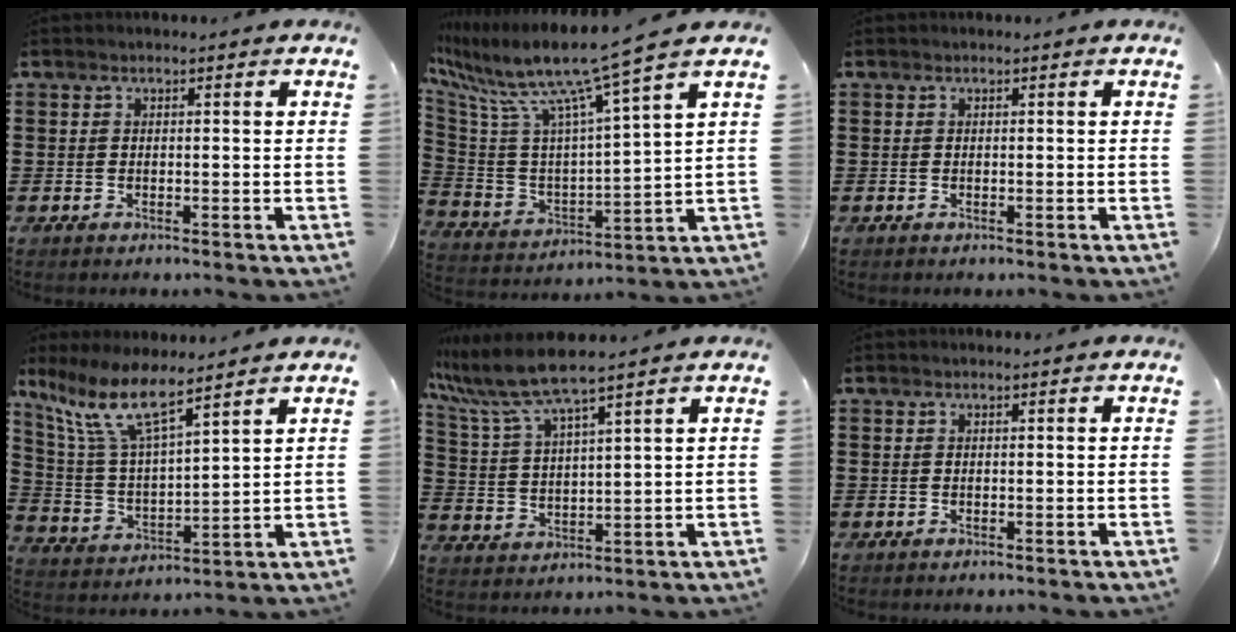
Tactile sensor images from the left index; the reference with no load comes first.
{"total": 11.0, "force": [8.4, -0.1, 7.0], "torque": [-0.172, -0.061, 0.133]}
{"total": 0.0}
{"total": 9.4, "force": [7.2, 1.6, 5.8], "torque": [-0.147, -0.034, 0.127]}
{"total": 8.0, "force": [6.8, 0.1, 4.2], "torque": [-0.106, -0.028, 0.120]}
{"total": 0.0}